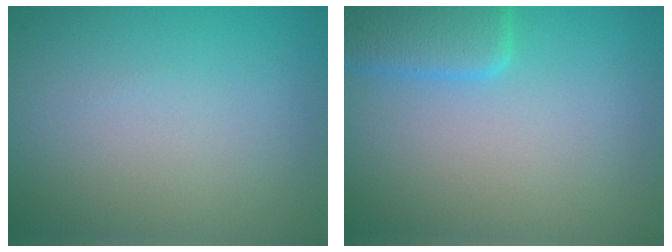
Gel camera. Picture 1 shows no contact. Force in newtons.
{"total": 4.2, "press": 4.2, "slide": 0.1}